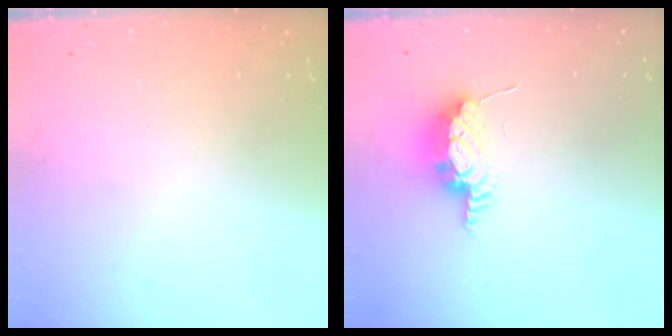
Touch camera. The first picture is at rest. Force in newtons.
{"total": 15.8, "press": 10.9, "slide": 11.4}